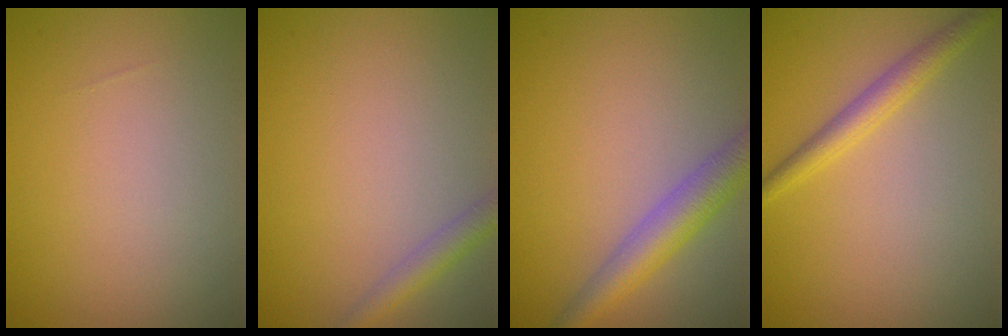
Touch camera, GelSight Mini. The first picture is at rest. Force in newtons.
{"total": 2.0, "press": 2.0, "slide": 0.1}
{"total": 3.9, "press": 3.9, "slide": 0.1}
{"total": 2.3, "press": 2.3, "slide": 0.2}